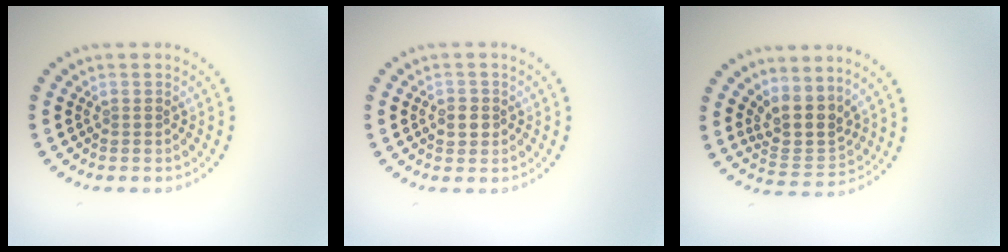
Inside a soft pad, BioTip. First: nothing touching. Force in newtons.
{"total": 1.7, "press": 1.7, "slide": 0.1}
{"total": 3.7, "press": 2.9, "slide": 2.4}